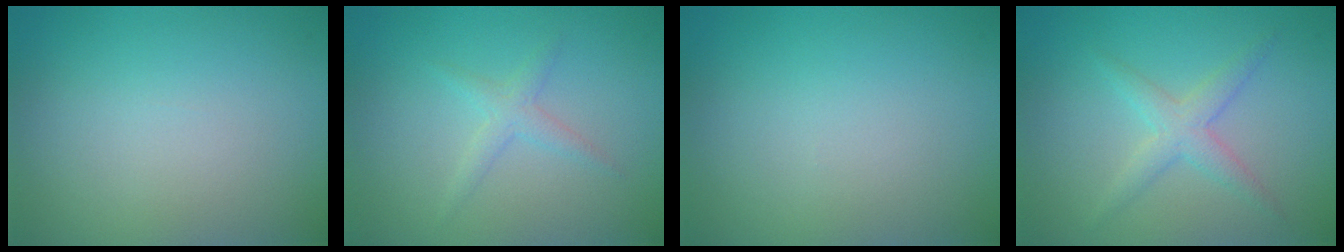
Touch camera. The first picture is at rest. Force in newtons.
{"total": 1.4, "press": 1.4, "slide": 0.0}
{"total": 0.0}
{"total": 2.3, "press": 2.3, "slide": 0.1}